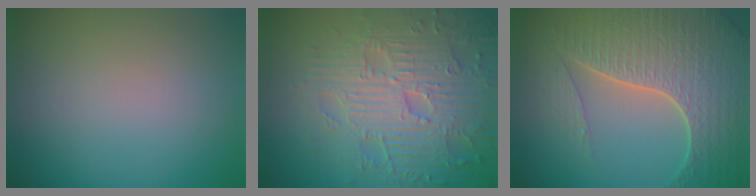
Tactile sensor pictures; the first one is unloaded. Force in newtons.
{"total": 7.9, "press": 6.1, "slide": 5.1}
{"total": 7.5, "press": 5.6, "slide": 5.1}